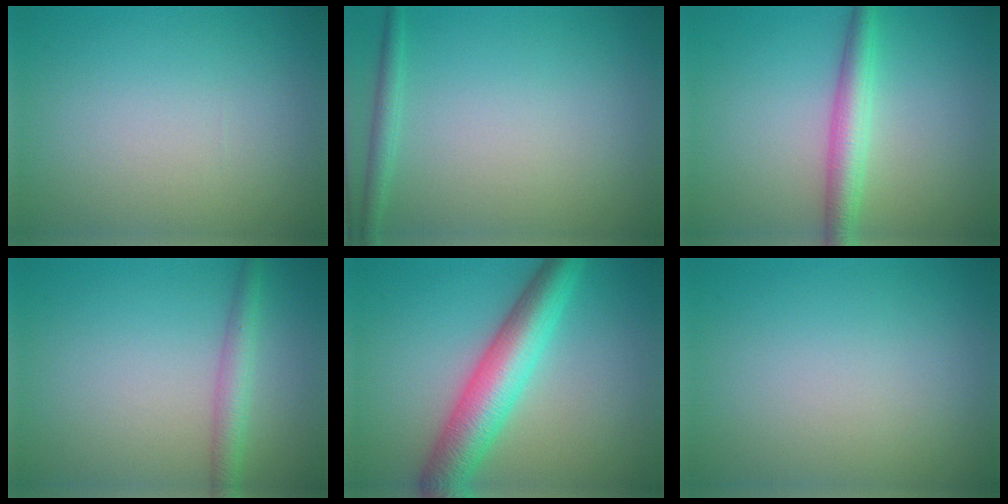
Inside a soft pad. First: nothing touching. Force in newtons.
{"total": 1.4, "press": 1.4, "slide": 0.1}
{"total": 3.5, "press": 3.5, "slide": 0.1}
{"total": 2.5, "press": 2.5, "slide": 0.1}
{"total": 6.9, "press": 6.9, "slide": 0.1}
{"total": 0.0}